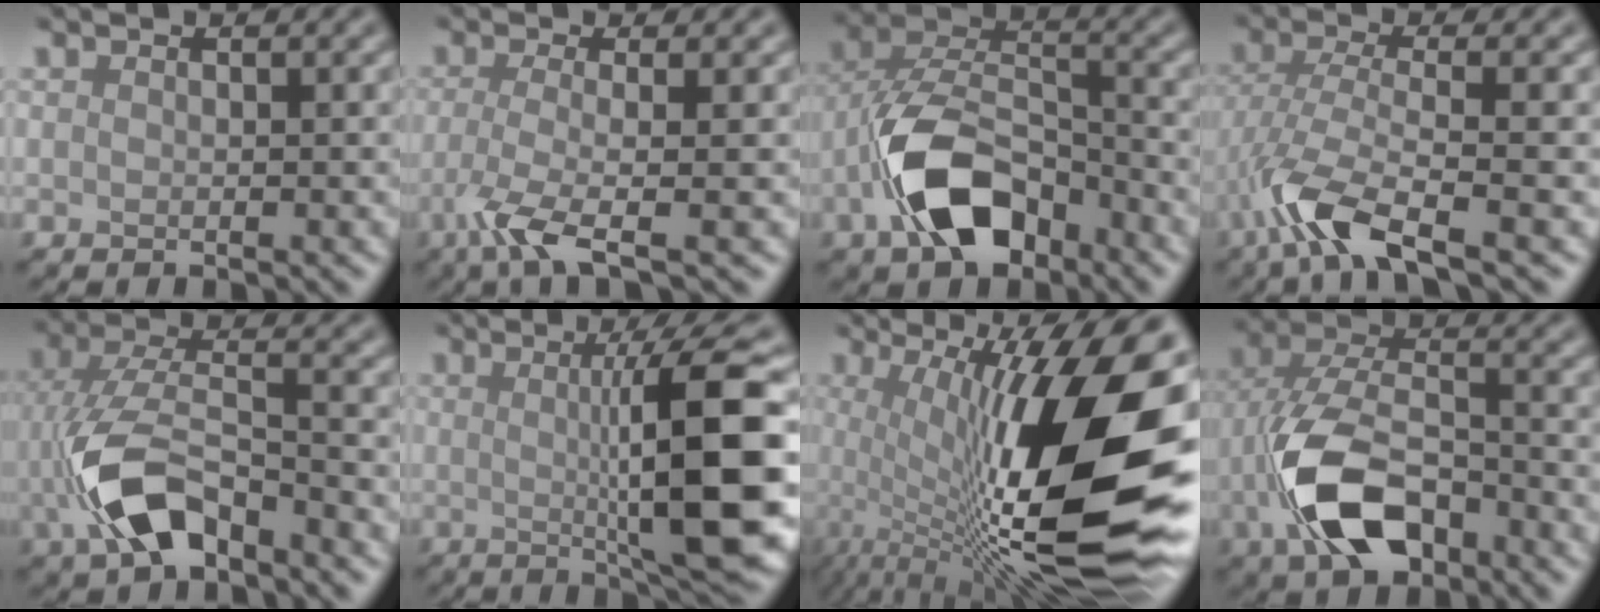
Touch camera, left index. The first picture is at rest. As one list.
[{"total": 4.0, "force": [-1.7, 0.8, 3.5], "torque": [-0.069, -0.012, -0.044]}, {"total": 8.7, "force": [-3.9, 5.0, 5.9], "torque": [-0.121, 0.004, -0.079]}, {"total": 5.7, "force": [-3.1, 1.6, 4.6], "torque": [-0.101, -0.008, -0.070]}, {"total": 6.5, "force": [-2.5, 3.2, 5.1], "torque": [-0.114, -0.001, -0.053]}, {"total": 11.2, "force": [0.1, 1.8, 11.1], "torque": [-0.142, -0.004, 0.005]}, {"total": 16.9, "force": [0.4, 5.1, 16.1], "torque": [-0.237, 0.003, 0.006]}, {"total": 8.7, "force": [-3.4, 4.9, 6.3], "torque": [-0.141, -0.002, -0.069]}]